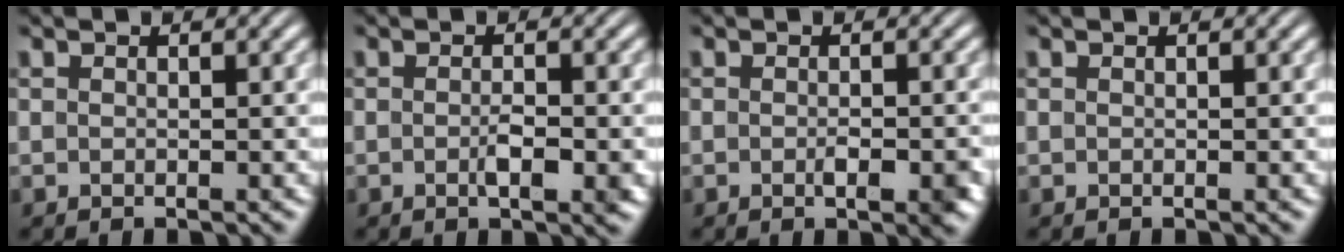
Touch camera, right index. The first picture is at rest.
{"total": 1.9, "force": [-0.7, 0.5, 1.7], "torque": [-0.024, 0.001, -0.016]}
{"total": 1.8, "force": [-0.7, 0.6, 1.5], "torque": [-0.018, 0.004, -0.017]}
{"total": 0.0}